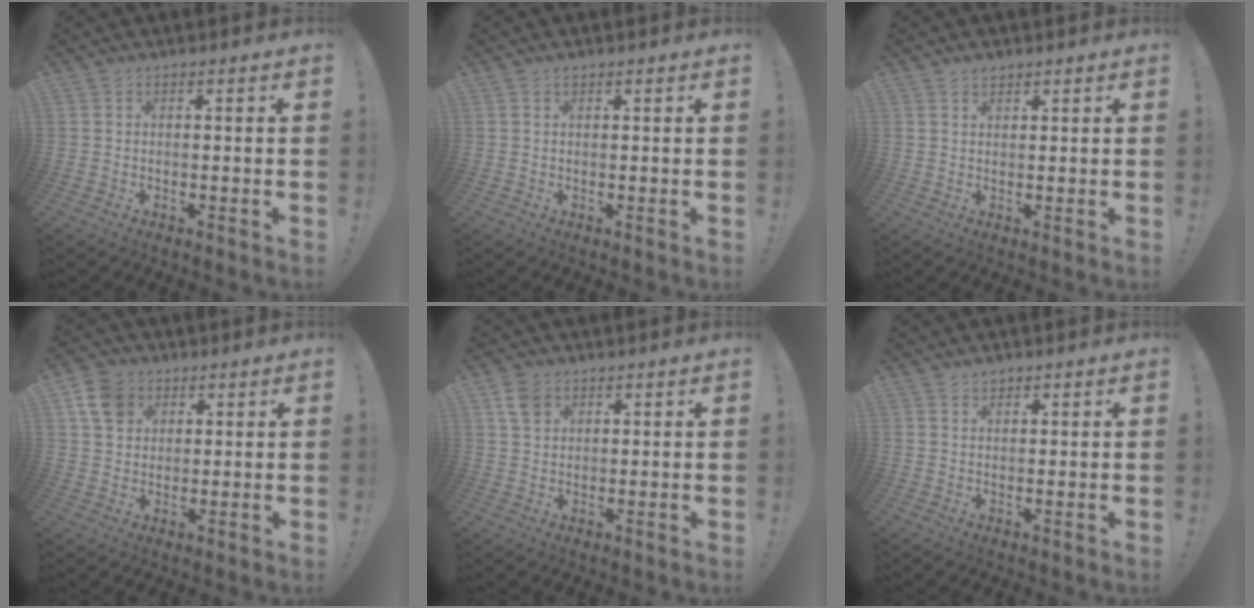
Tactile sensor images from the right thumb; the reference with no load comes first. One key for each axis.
{"total": 0.6, "fx": 0.5, "fy": 0.3, "fz": 0.1, "tx": 0.002, "ty": -0.002, "tz": 0.008}
{"total": 1.8, "fx": 1.5, "fy": 0.9, "fz": 0.4, "tx": 0.005, "ty": -0.012, "tz": 0.027}
{"total": 8.2, "fx": 3.8, "fy": 6.4, "fz": 3.4, "tx": -0.056, "ty": -0.008, "tz": 0.076}
{"total": 4.6, "fx": 2.5, "fy": 3.2, "fz": 2.2, "tx": -0.037, "ty": -0.003, "tz": 0.049}
{"total": 1.4, "fx": 1.1, "fy": 0.7, "fz": 0.2, "tx": 0.000, "ty": -0.005, "tz": 0.021}